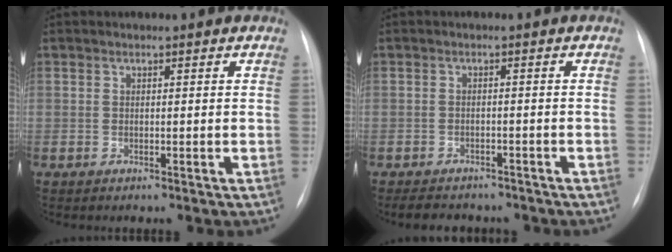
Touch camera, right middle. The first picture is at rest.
{"total": 7.1, "force": [-6.1, 3.0, 2.2], "torque": [-0.035, 0.002, -0.076]}